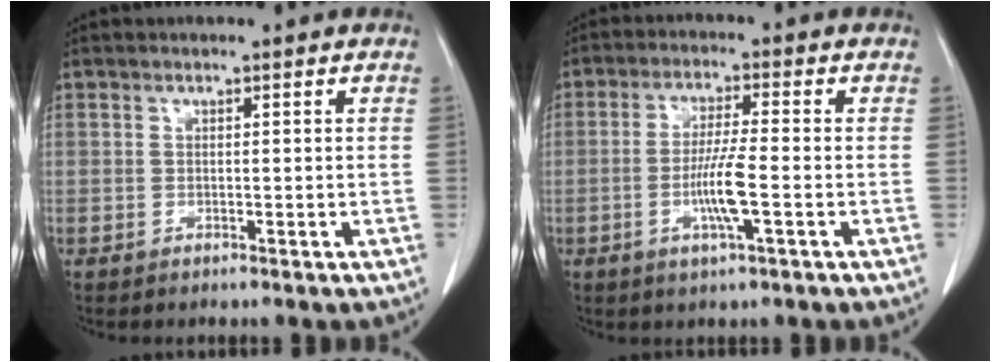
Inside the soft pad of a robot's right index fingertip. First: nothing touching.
{"total": 6.5, "force": [-1.8, 0.1, 6.3], "torque": [-0.122, -0.006, -0.033]}